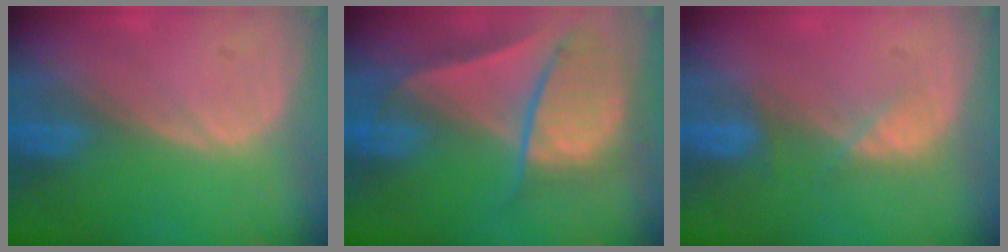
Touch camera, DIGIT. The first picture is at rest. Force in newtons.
{"total": 9.3, "press": 8.1, "slide": 4.7}
{"total": 2.6, "press": 2.5, "slide": 0.8}